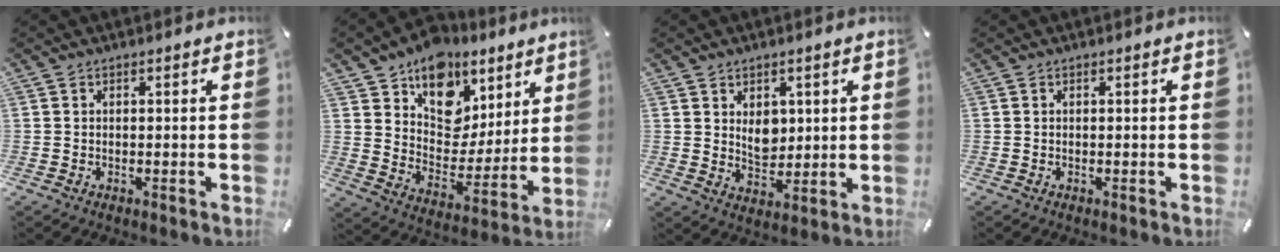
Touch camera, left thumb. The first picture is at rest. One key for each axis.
{"total": 13.7, "fx": 8.5, "fy": 10.2, "fz": 3.7, "tx": -0.046, "ty": -0.080, "tz": 0.152}
{"total": 6.1, "fx": 2.2, "fy": 4.8, "fz": 3.1, "tx": -0.039, "ty": -0.010, "tz": 0.037}
{"total": 0.0}